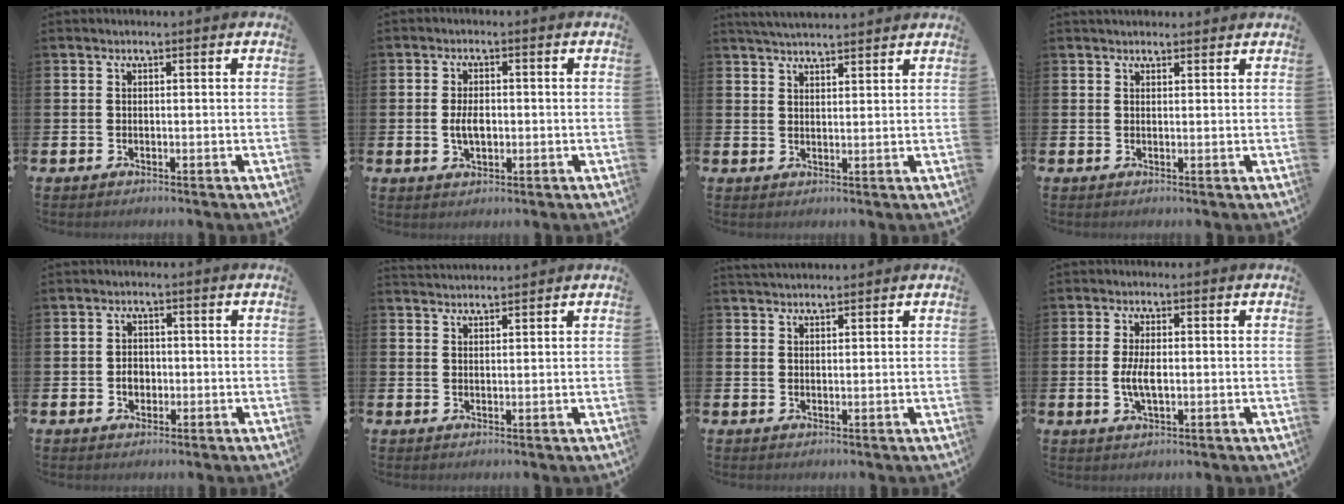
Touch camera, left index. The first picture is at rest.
{"total": 3.5, "force": [-0.1, 2.0, 2.9], "torque": [-0.042, 0.000, -0.006]}
{"total": 3.6, "force": [3.6, 0.2, 0.4], "torque": [-0.010, -0.014, 0.065]}
{"total": 1.5, "force": [1.4, 0.5, 0.2], "torque": [0.006, -0.002, 0.025]}
{"total": 2.3, "force": [-0.4, 1.9, 1.3], "torque": [-0.004, -0.002, -0.014]}
{"total": 2.2, "force": [2.2, 0.2, 0.0], "torque": [-0.002, -0.012, 0.040]}
{"total": 2.0, "force": [2.0, 0.4, 0.2], "torque": [-0.002, -0.004, 0.036]}
{"total": 4.3, "force": [-0.3, 1.8, 3.9], "torque": [-0.072, -0.001, -0.009]}